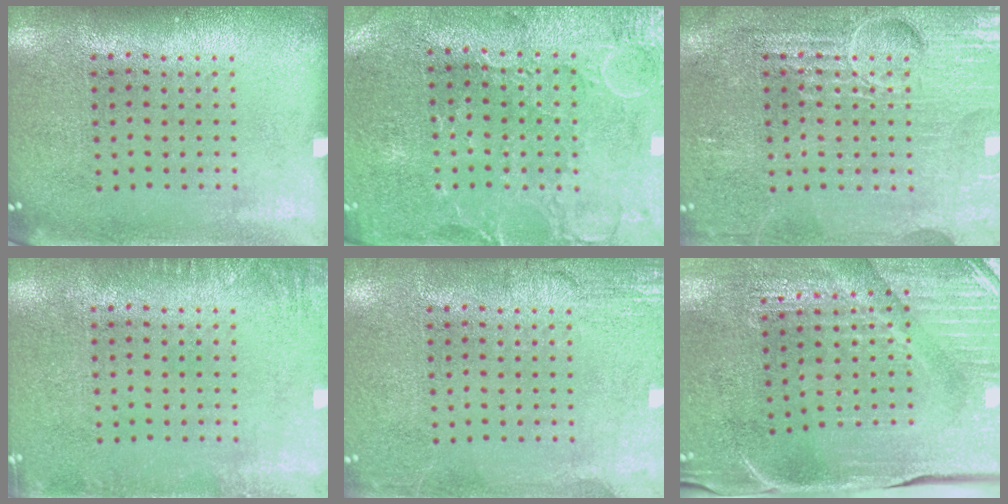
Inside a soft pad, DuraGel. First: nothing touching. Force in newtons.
{"total": 0.7, "press": 0.5, "slide": 0.4}
{"total": 4.1, "press": 4.0, "slide": 0.5}
{"total": 1.4, "press": 1.4, "slide": 0.3}
{"total": 2.7, "press": 2.7, "slide": 0.3}
{"total": 3.9, "press": 3.6, "slide": 1.4}